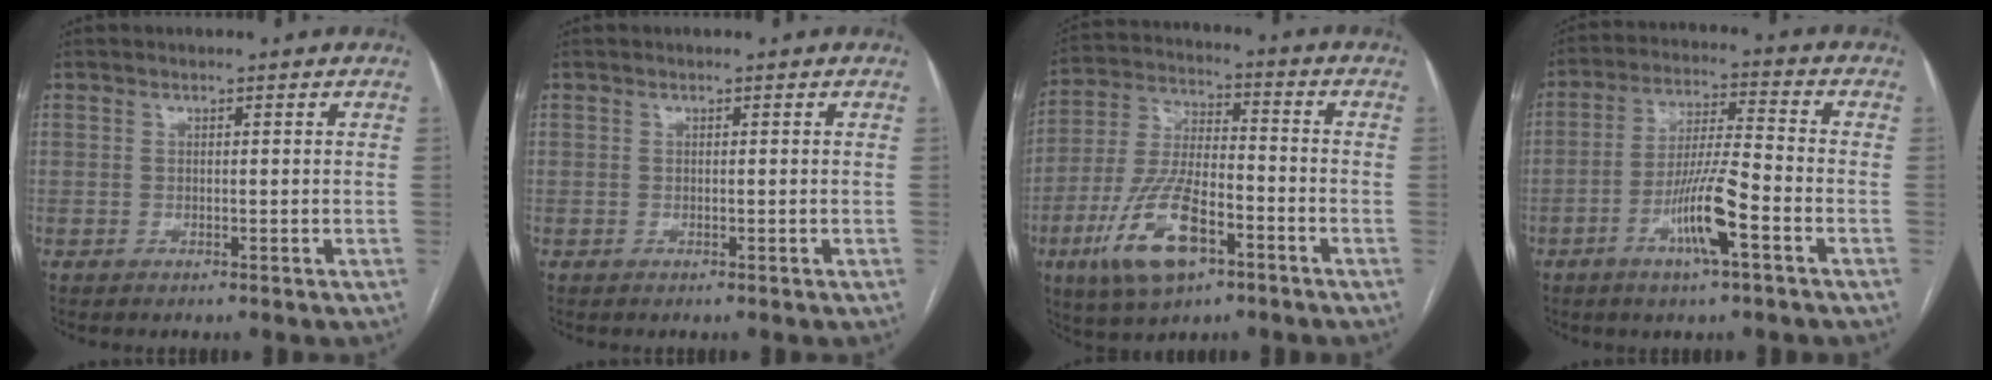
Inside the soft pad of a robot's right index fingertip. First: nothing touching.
{"total": 0.0}
{"total": 14.5, "force": [-6.9, 5.4, 11.6], "torque": [-0.246, 0.001, -0.120]}
{"total": 9.9, "force": [-4.3, 0.4, 8.8], "torque": [-0.169, -0.003, -0.081]}